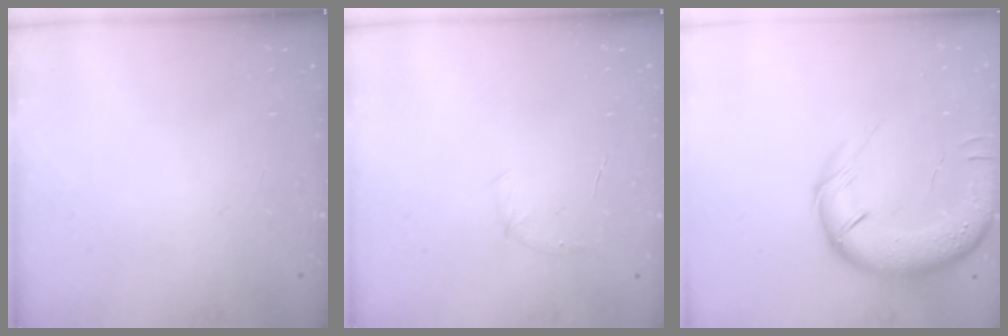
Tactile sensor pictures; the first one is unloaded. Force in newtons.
{"total": 3.8, "press": 3.6, "slide": 1.2}
{"total": 15.8, "press": 15.3, "slide": 4.0}